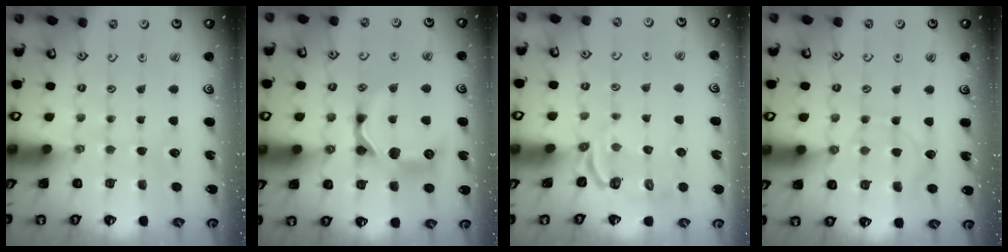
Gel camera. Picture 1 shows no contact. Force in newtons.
{"total": 11.9, "press": 11.9, "slide": 0.6}
{"total": 3.4, "press": 2.4, "slide": 2.5}
{"total": 5.5, "press": 5.5, "slide": 0.7}